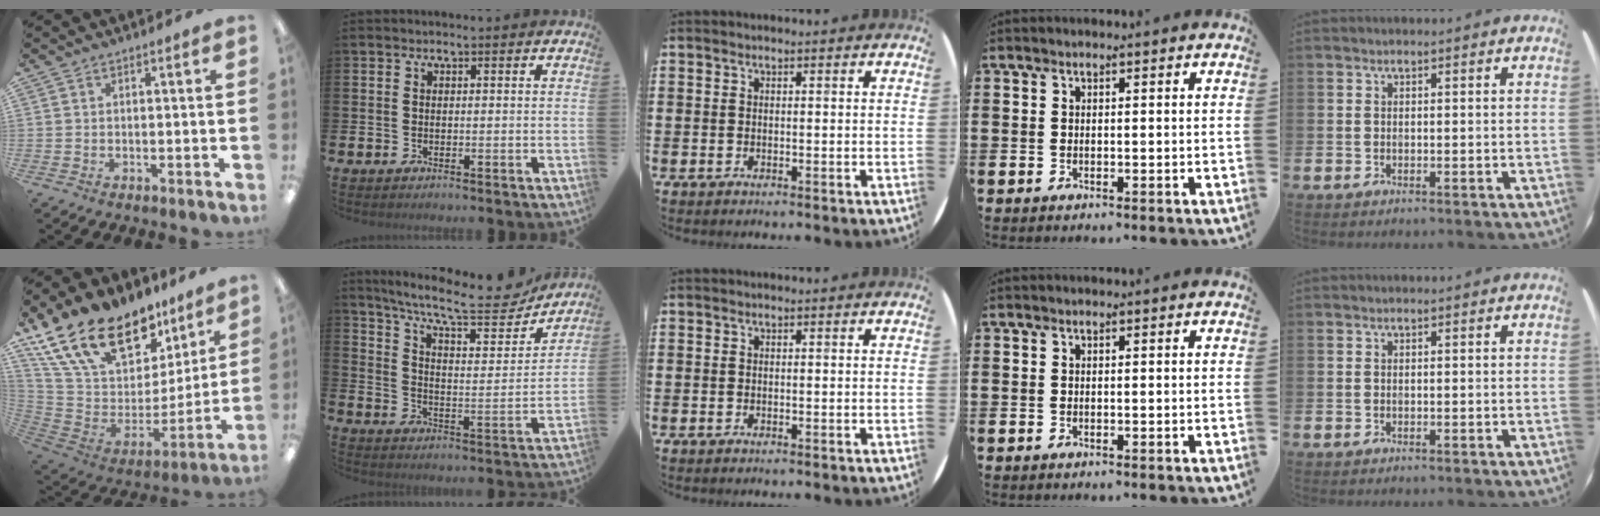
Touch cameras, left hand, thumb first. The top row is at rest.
{"thumb": {"total": 24.0, "force": [16.8, 11.5, 12.7], "torque": [-0.229, -0.102, 0.308]}, "index": {"total": 10.9, "force": [9.5, 2.3, 4.8], "torque": [-0.110, -0.063, 0.160]}}